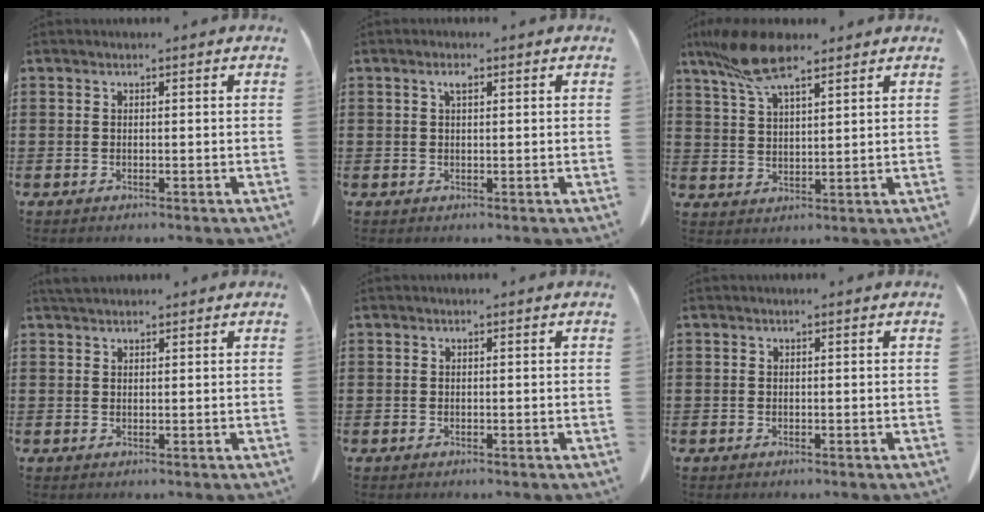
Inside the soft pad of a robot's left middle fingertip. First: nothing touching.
{"total": 1.5, "force": [0.6, 0.5, 1.3], "torque": [-0.028, 0.004, 0.010]}
{"total": 9.4, "force": [6.4, 2.6, 6.4], "torque": [-0.145, -0.006, 0.117]}
{"total": 1.6, "force": [1.5, 0.4, 0.5], "torque": [-0.013, 0.001, 0.030]}
{"total": 0.0}
{"total": 0.0}